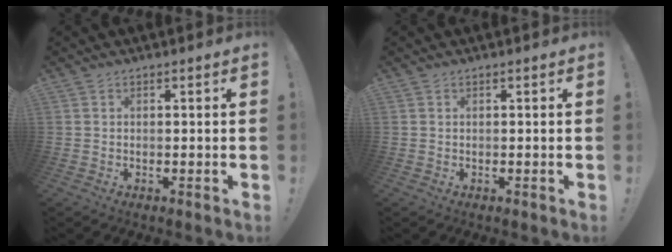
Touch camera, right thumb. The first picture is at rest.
{"total": 0.0}